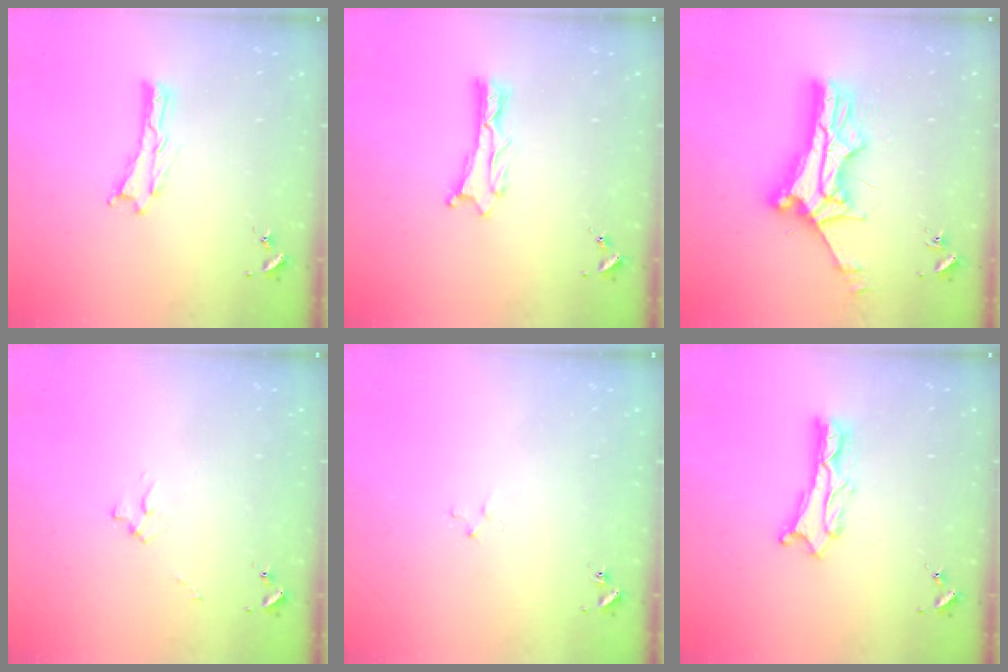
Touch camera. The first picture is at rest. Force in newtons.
{"total": 1.3, "press": 1.2, "slide": 0.1}
{"total": 11.6, "press": 11.6, "slide": 1.1}
{"total": 2.5, "press": 2.5, "slide": 0.3}
{"total": 1.5, "press": 1.5, "slide": 0.2}
{"total": 2.6, "press": 2.6, "slide": 0.3}